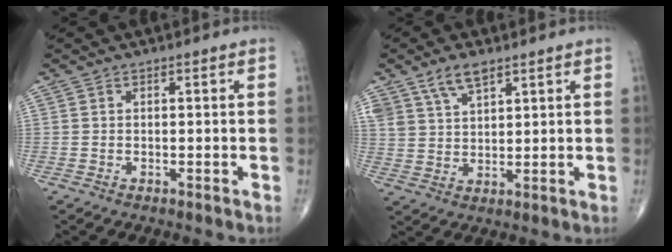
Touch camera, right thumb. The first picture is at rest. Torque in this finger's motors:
{"motor_torque": [-0.70, 0.84, 0.49, 0.42, 0.04]}